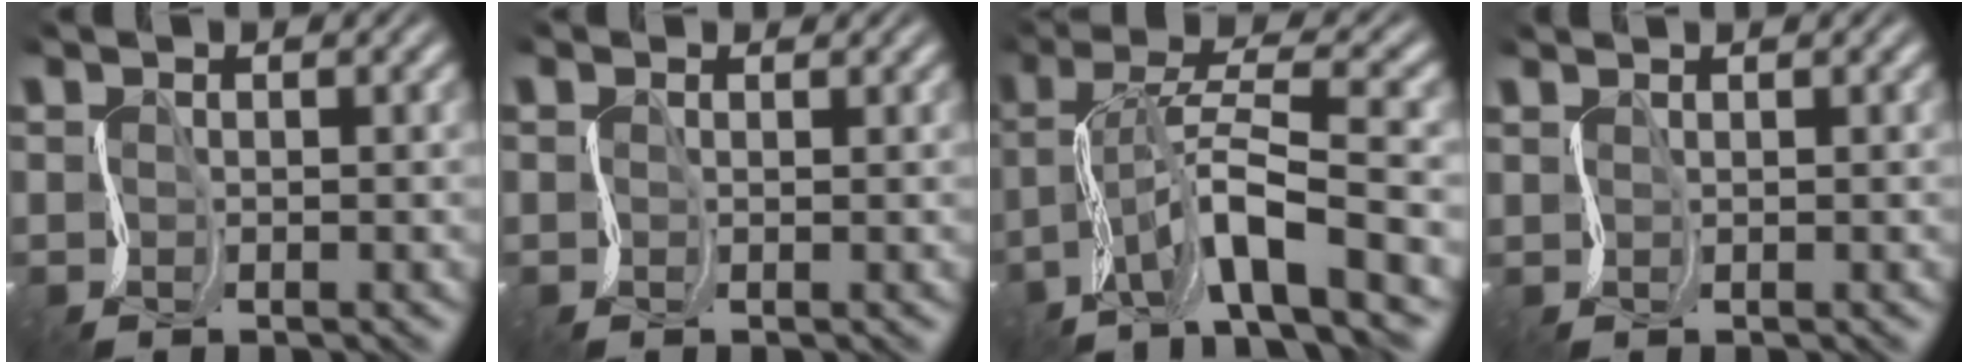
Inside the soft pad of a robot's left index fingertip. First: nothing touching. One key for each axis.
{"total": 0.0}
{"total": 8.8, "fx": -3.2, "fy": 2.0, "fz": 7.9, "tx": -0.146, "ty": 0.023, "tz": -0.064}
{"total": 0.6, "fx": 0.5, "fy": -0.3, "fz": -0.1, "tx": -0.003, "ty": -0.003, "tz": 0.011}